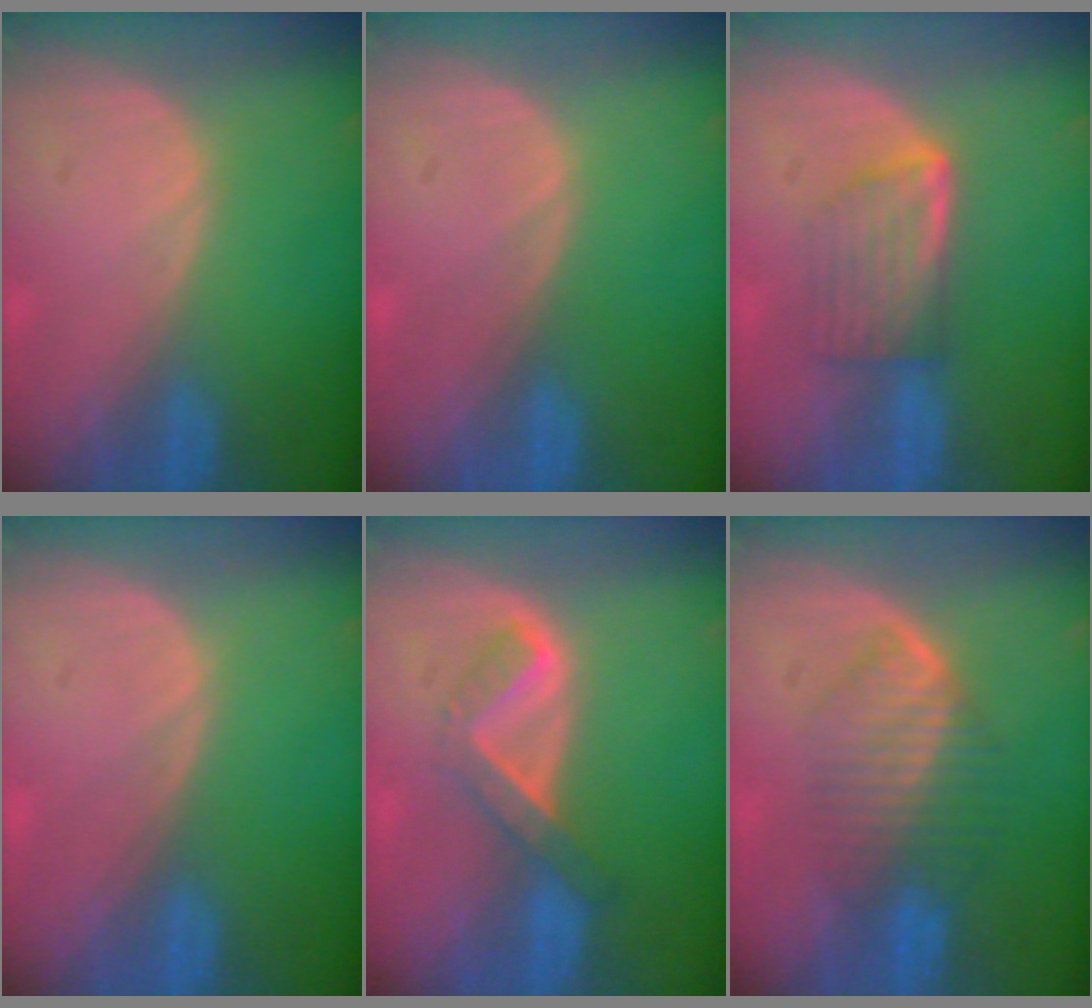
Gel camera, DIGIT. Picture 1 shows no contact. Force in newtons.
{"total": 0.0}
{"total": 5.7, "press": 5.3, "slide": 2.2}
{"total": 0.0}
{"total": 5.2, "press": 4.5, "slide": 2.6}
{"total": 6.5, "press": 6.2, "slide": 1.8}